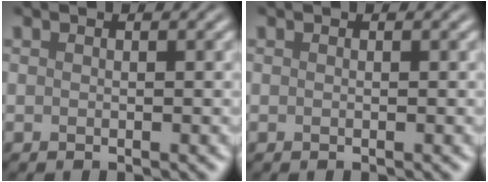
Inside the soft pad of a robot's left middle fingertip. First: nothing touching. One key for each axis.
{"total": 0.0}